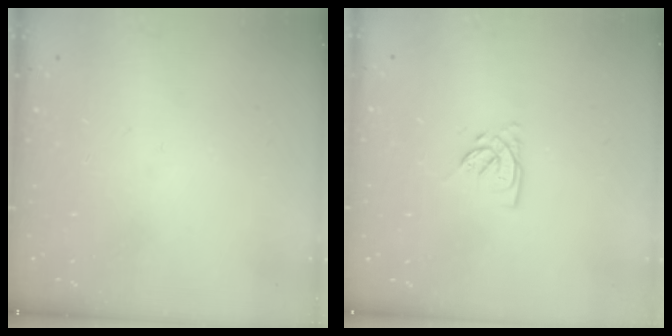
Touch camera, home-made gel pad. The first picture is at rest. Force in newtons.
{"total": 4.2, "press": 4.2, "slide": 0.3}